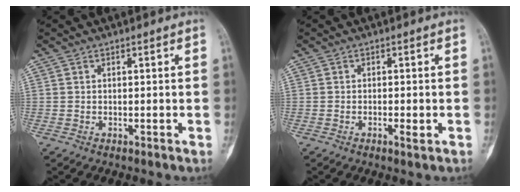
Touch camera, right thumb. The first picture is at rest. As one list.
[{"total": 1.6, "force": [-0.6, 0.4, 1.4], "torque": [-0.024, -0.004, -0.010]}]